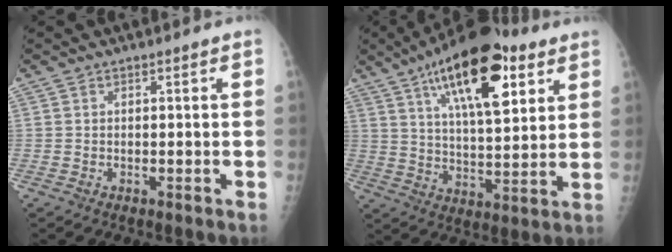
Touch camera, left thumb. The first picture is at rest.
{"total": 20.4, "force": [10.0, 8.1, 15.9], "torque": [-0.226, -0.028, 0.161]}